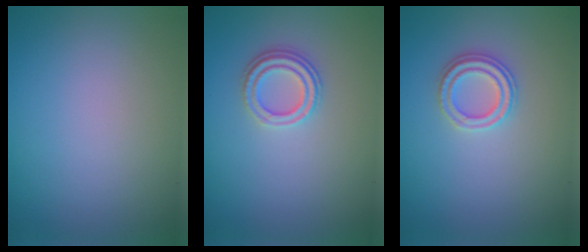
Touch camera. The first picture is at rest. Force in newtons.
{"total": 2.4, "press": 2.0, "slide": 1.3}
{"total": 2.4, "press": 2.3, "slide": 0.6}